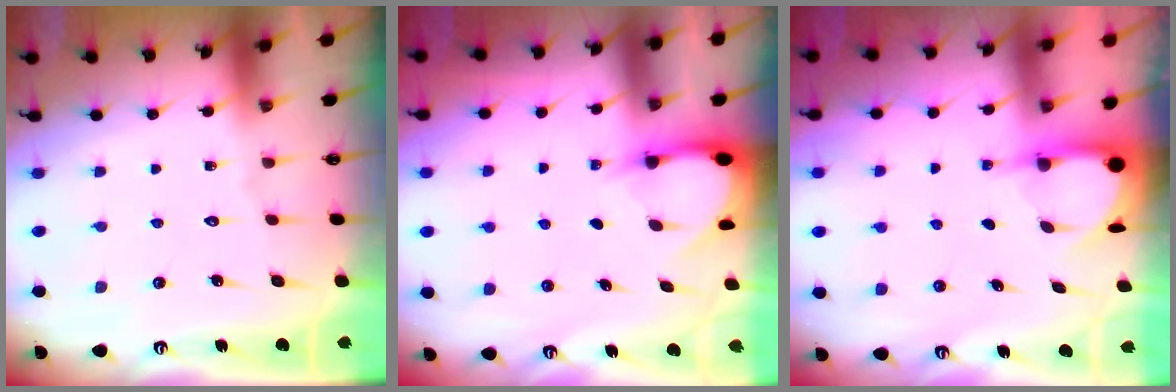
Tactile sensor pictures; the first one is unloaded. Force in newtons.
{"total": 3.1, "press": 3.1, "slide": 0.3}
{"total": 4.0, "press": 4.0, "slide": 0.3}